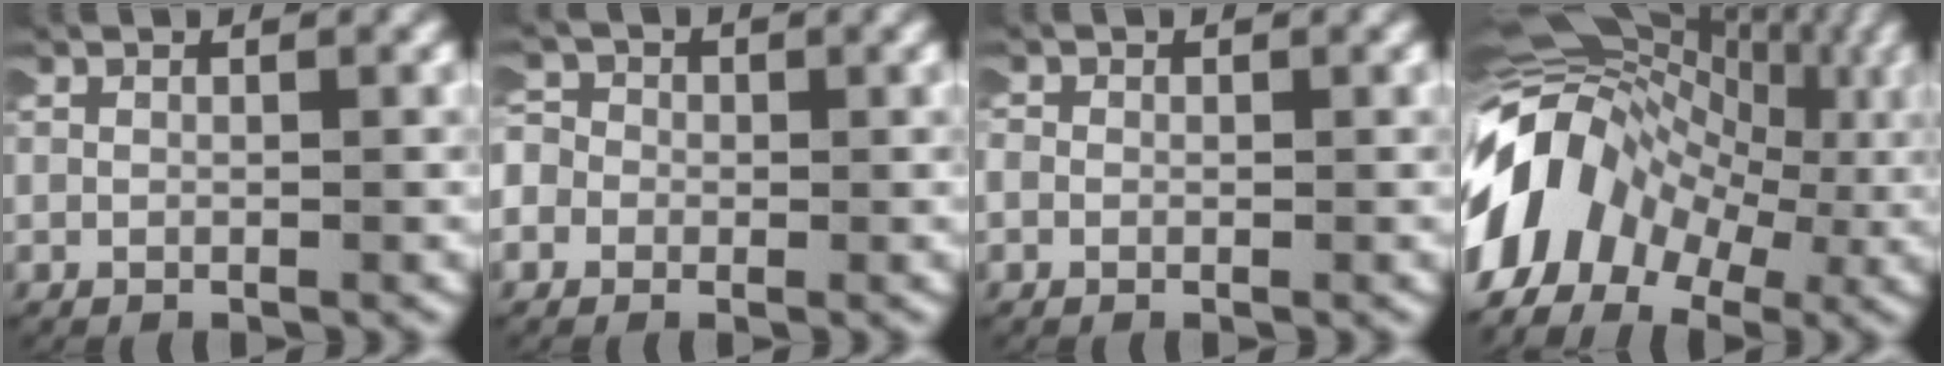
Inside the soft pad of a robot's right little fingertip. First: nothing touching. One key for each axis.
{"total": 4.8, "fx": 0.2, "fy": 4.5, "fz": 1.7, "tx": -0.050, "ty": 0.006, "tz": -0.014}
{"total": 2.0, "fx": 0.1, "fy": 1.9, "fz": 0.6, "tx": -0.021, "ty": 0.004, "tz": -0.007}
{"total": 18.9, "fx": 0.7, "fy": 14.9, "fz": 11.5, "tx": -0.231, "ty": 0.007, "tz": -0.006}